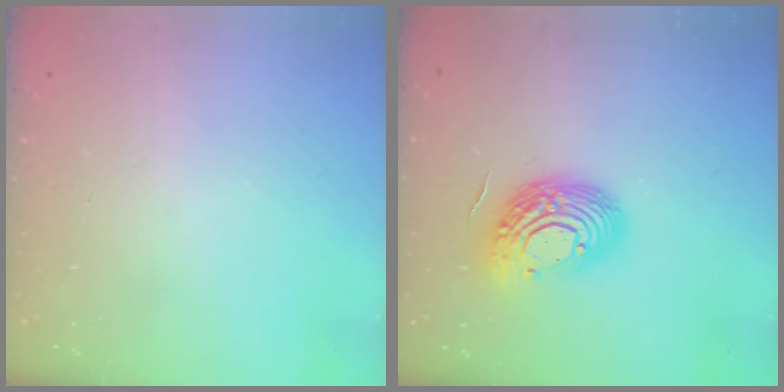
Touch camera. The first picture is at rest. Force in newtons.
{"total": 16.2, "press": 16.1, "slide": 1.2}